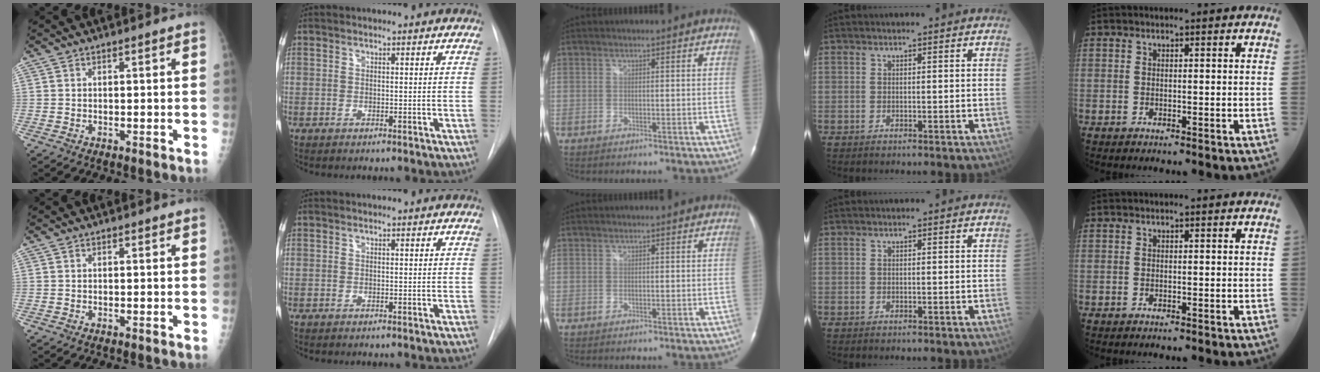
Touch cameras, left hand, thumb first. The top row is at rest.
{}